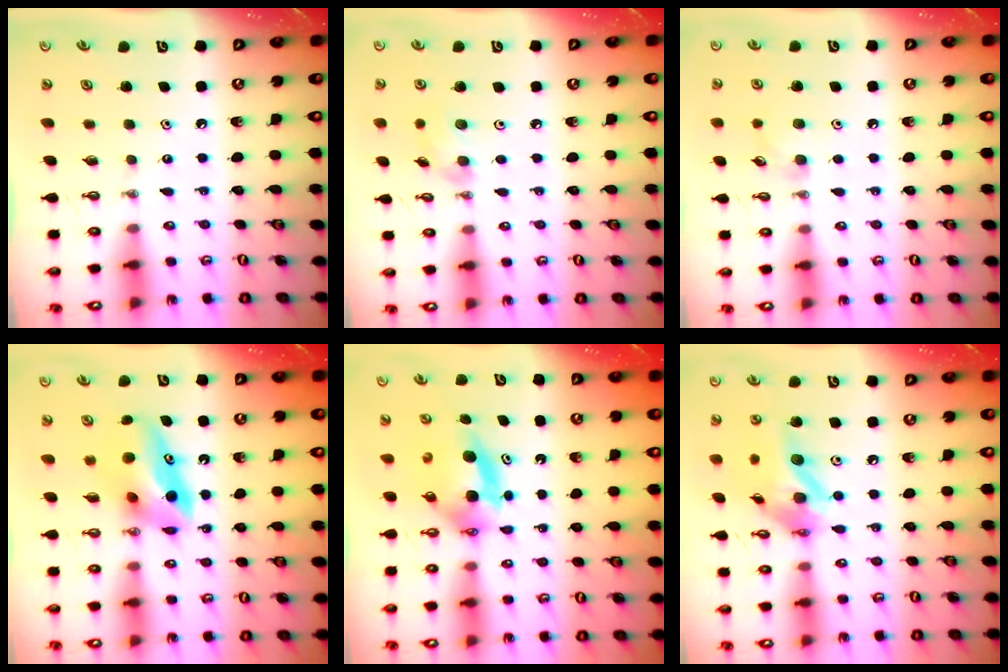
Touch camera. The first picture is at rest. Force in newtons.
{"total": 5.9, "press": 5.5, "slide": 2.1}
{"total": 6.8, "press": 6.6, "slide": 1.5}
{"total": 9.4, "press": 9.3, "slide": 1.6}
{"total": 7.0, "press": 6.3, "slide": 3.0}
{"total": 14.8, "press": 14.7, "slide": 2.0}